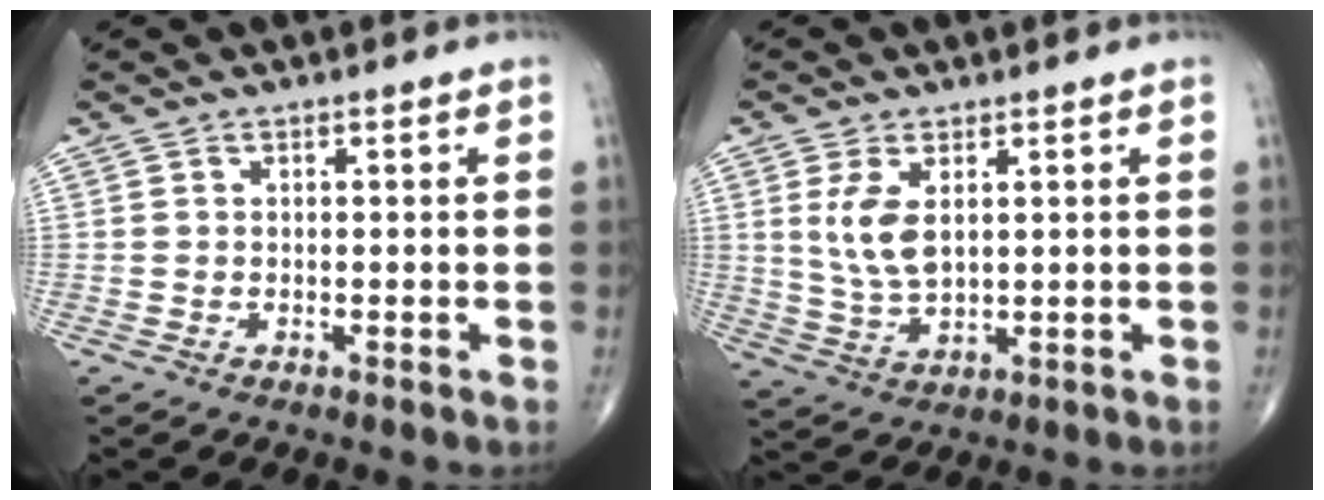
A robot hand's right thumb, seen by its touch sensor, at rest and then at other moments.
{"total": 6.9, "force": [2.0, 3.4, 5.6], "torque": [-0.108, -0.012, 0.049]}